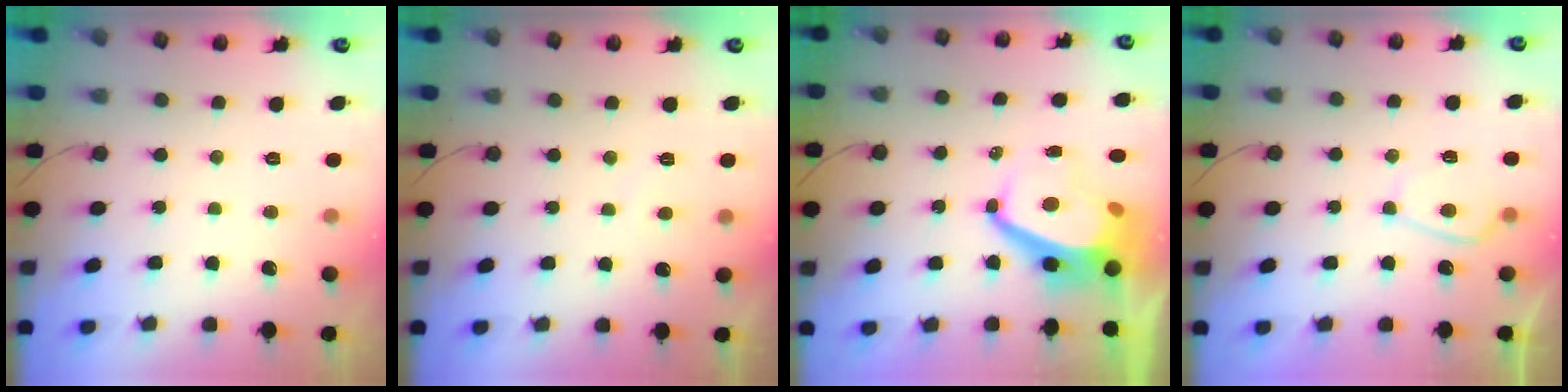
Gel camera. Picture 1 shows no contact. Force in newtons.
{"total": 0.0}
{"total": 6.4, "press": 6.4, "slide": 0.6}
{"total": 3.5, "press": 3.4, "slide": 0.8}